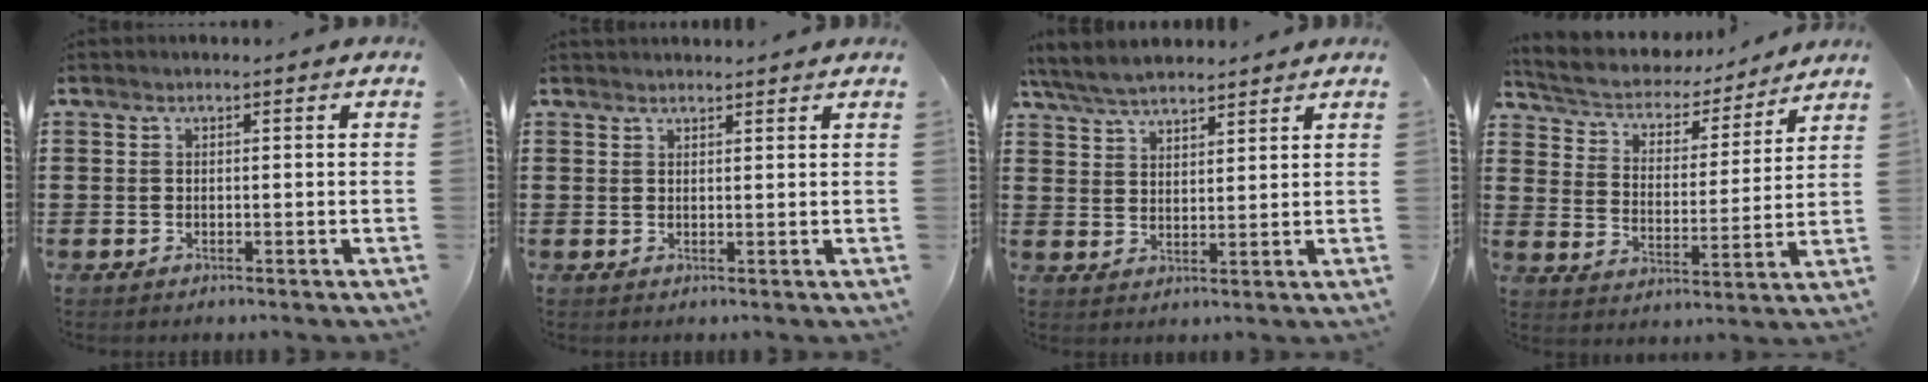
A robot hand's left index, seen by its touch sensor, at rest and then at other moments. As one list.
[{"total": 1.3, "force": [1.3, 0.2, 0.0], "torque": [-0.002, 0.001, 0.026]}, {"total": 5.4, "force": [5.0, 1.3, 1.6], "torque": [-0.051, -0.009, 0.093]}, {"total": 4.9, "force": [4.6, 1.6, 0.8], "torque": [-0.045, -0.032, 0.073]}]